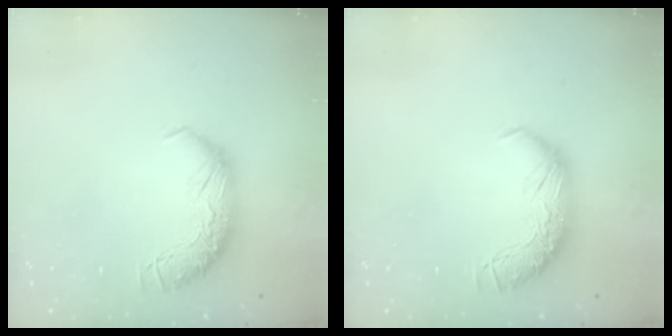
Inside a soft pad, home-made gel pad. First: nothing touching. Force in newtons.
{"total": 0.0}